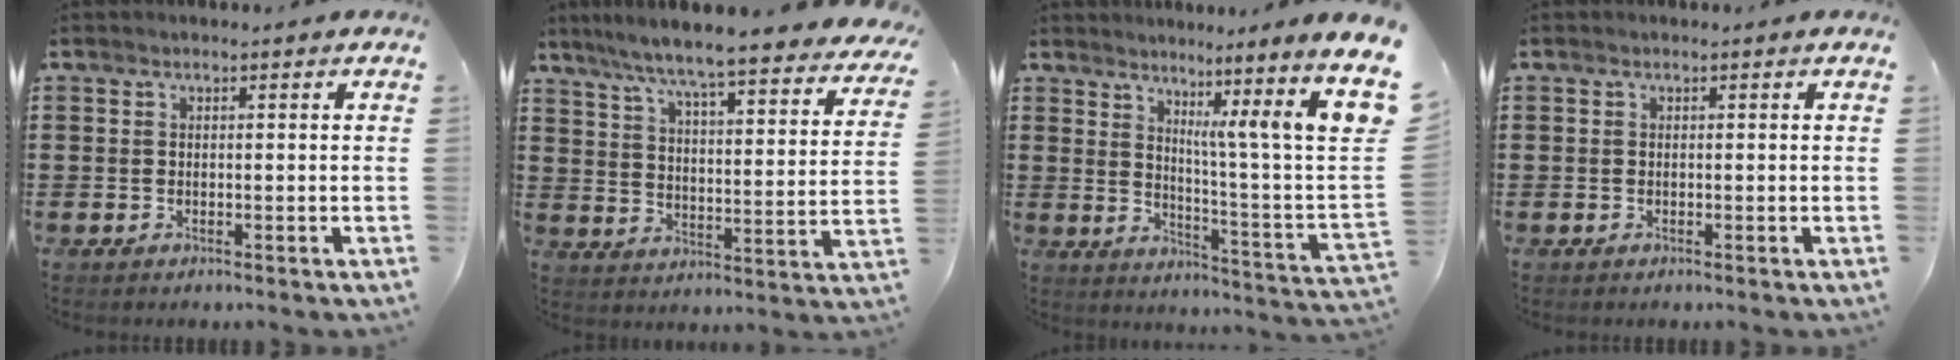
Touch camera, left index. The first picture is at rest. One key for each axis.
{"total": 6.0, "fx": 5.3, "fy": -0.7, "fz": 2.6, "tx": -0.075, "ty": -0.048, "tz": 0.083}
{"total": 8.6, "fx": 4.8, "fy": -0.7, "fz": 7.1, "tx": -0.128, "ty": -0.053, "tz": 0.063}
{"total": 0.0}